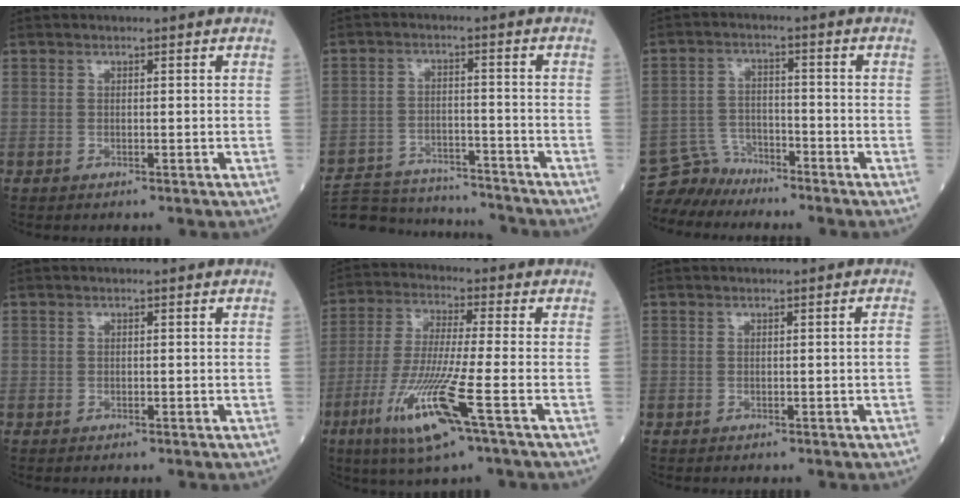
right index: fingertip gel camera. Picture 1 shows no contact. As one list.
[{"total": 16.8, "force": [-15.9, 3.3, 4.2], "torque": [-0.091, 0.003, -0.234]}, {"total": 4.9, "force": [-4.7, 1.3, -1.0], "torque": [0.014, 0.005, -0.088]}, {"total": 0.0}, {"total": 12.7, "force": [-5.6, 0.0, 11.4], "torque": [-0.243, -0.026, -0.104]}, {"total": 0.9, "force": [-0.3, -0.2, 0.9], "torque": [-0.013, -0.001, -0.001]}]